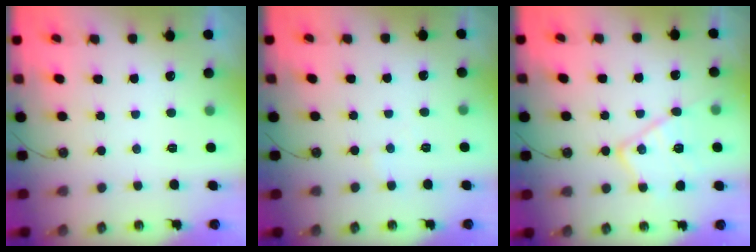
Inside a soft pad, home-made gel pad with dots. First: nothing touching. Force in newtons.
{"total": 2.6, "press": 2.5, "slide": 0.5}
{"total": 13.9, "press": 13.9, "slide": 1.2}